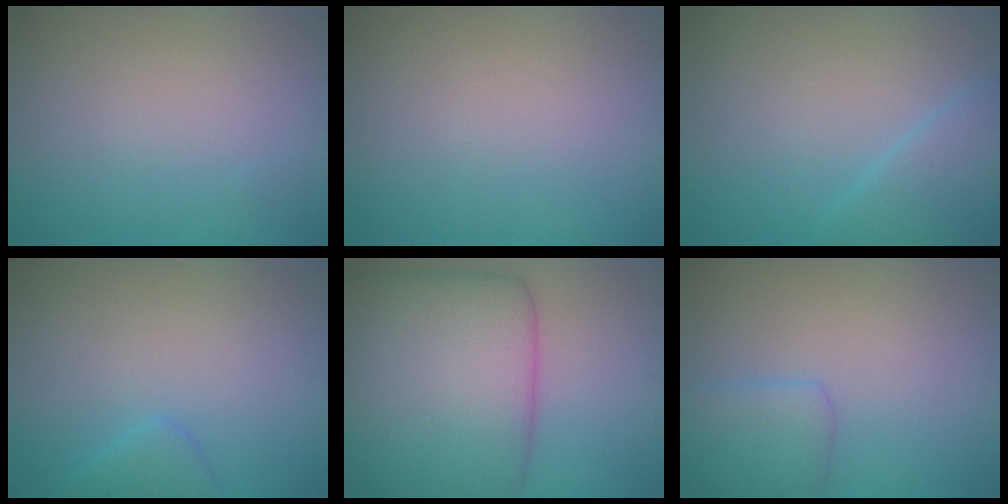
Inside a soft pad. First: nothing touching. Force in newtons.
{"total": 0.0}
{"total": 2.8, "press": 2.8, "slide": 0.1}
{"total": 1.7, "press": 1.7, "slide": 0.1}
{"total": 11.5, "press": 11.5, "slide": 0.5}
{"total": 2.7, "press": 2.7, "slide": 0.0}